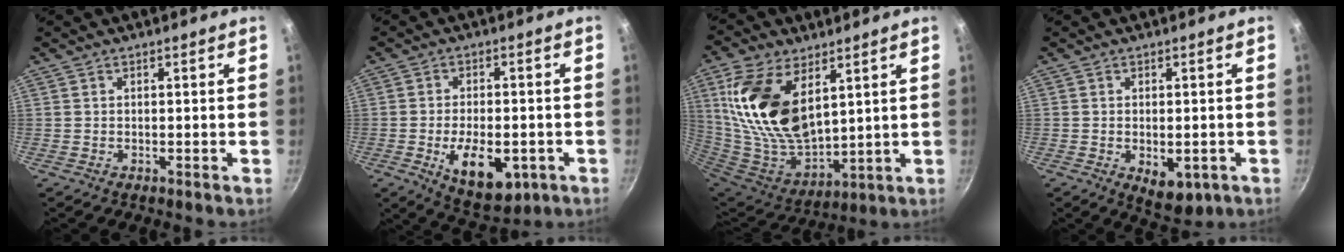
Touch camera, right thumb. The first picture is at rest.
{"total": 12.3, "force": [-3.7, 6.5, 9.7], "torque": [-0.126, 0.003, -0.041]}
{"total": 21.2, "force": [7.8, 11.9, 15.8], "torque": [-0.302, -0.049, 0.163]}
{"total": 6.6, "force": [-1.9, 3.7, 5.1], "torque": [-0.056, -0.002, -0.014]}